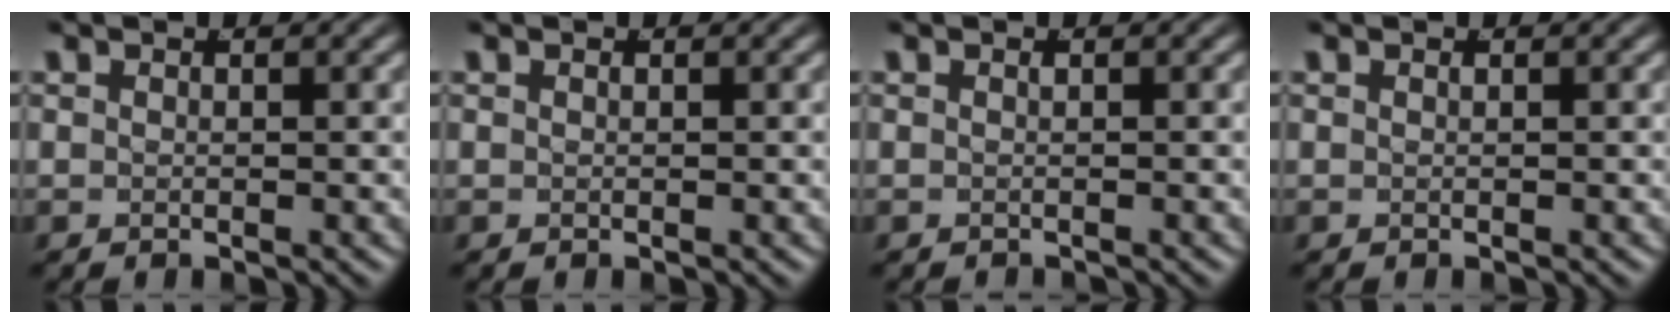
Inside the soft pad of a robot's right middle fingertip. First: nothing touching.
{"total": 0.0}
{"total": 0.9, "force": [-0.9, -0.1, 0.1], "torque": [-0.005, -0.008, -0.009]}
{"total": 0.0}